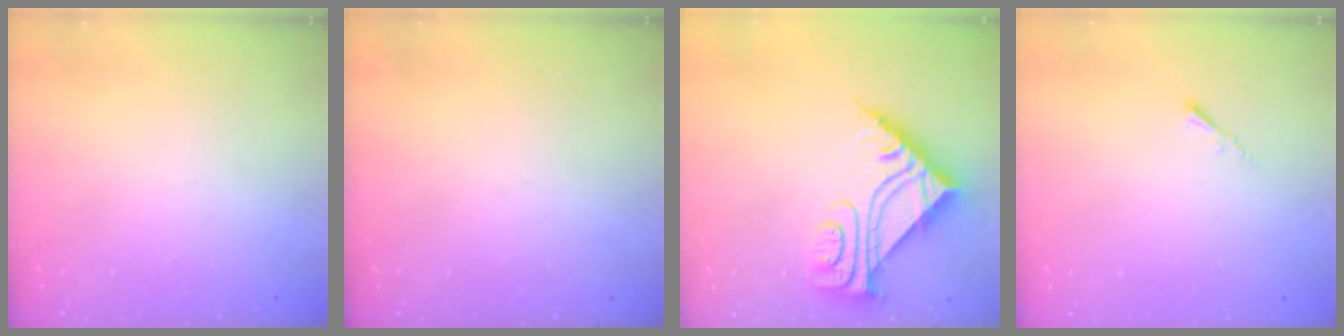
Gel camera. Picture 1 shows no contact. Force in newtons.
{"total": 0.0}
{"total": 8.9, "press": 8.8, "slide": 0.7}
{"total": 0.0}